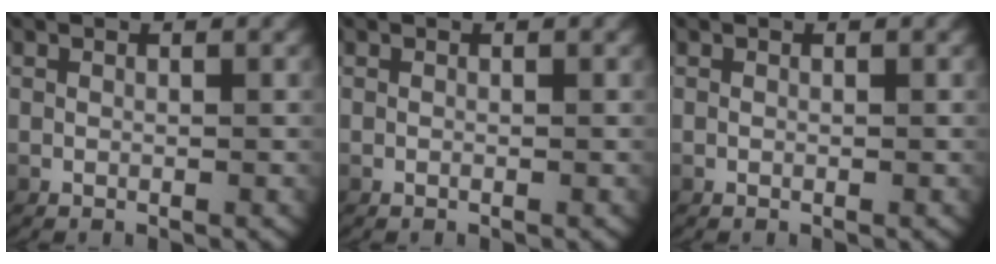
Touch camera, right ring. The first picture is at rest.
{"total": 0.0}
{"total": 0.0}